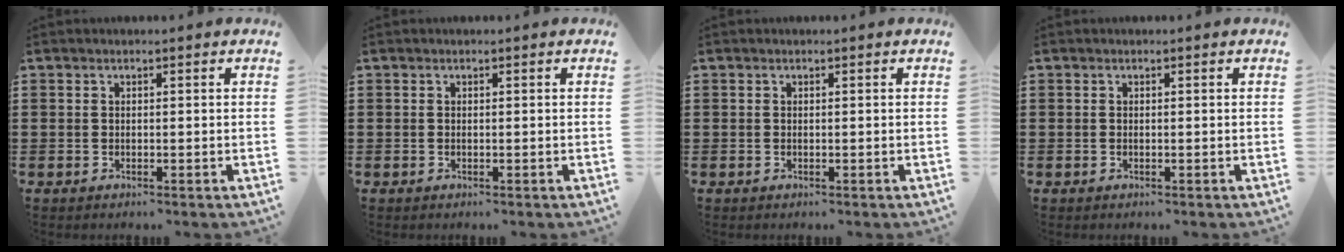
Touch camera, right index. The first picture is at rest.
{"total": 0.0}
{"total": 0.0}
{"total": 0.0}